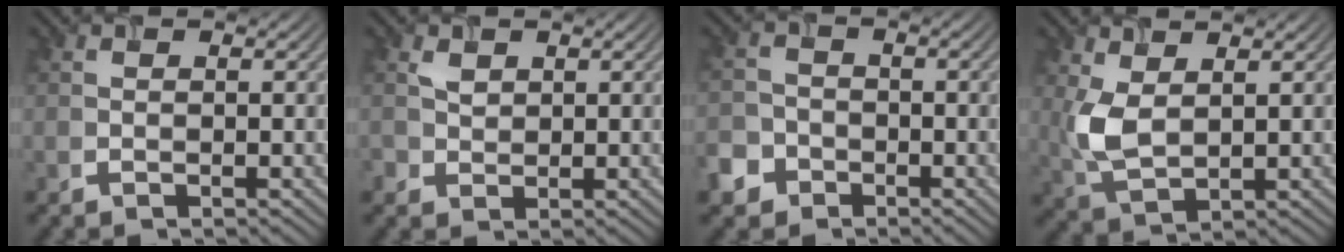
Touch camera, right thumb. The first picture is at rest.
{"total": 1.7, "force": [0.7, 1.4, 0.6], "torque": [-0.021, -0.003, 0.018]}
{"total": 4.2, "force": [-2.7, 3.0, 1.1], "torque": [-0.032, -0.003, -0.060]}
{"total": 5.1, "force": [1.4, 2.7, 4.0], "torque": [-0.108, -0.001, 0.035]}